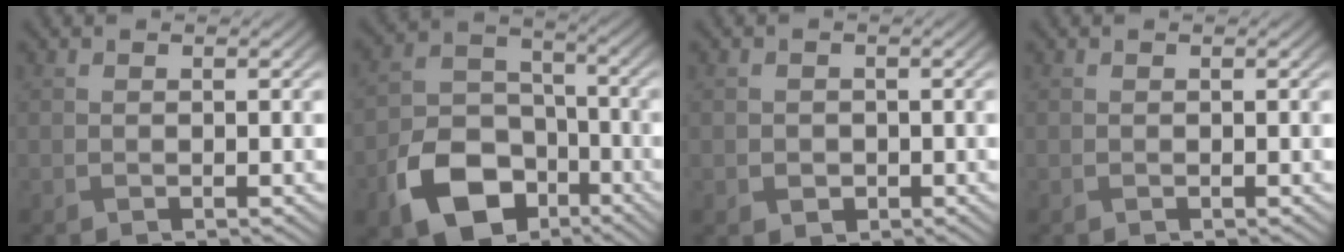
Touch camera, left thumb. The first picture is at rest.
{"total": 11.7, "force": [-6.1, 7.8, 6.3], "torque": [-0.140, -0.018, -0.119]}
{"total": 1.5, "force": [-0.3, 1.4, 0.4], "torque": [-0.008, -0.006, -0.008]}
{"total": 0.0}